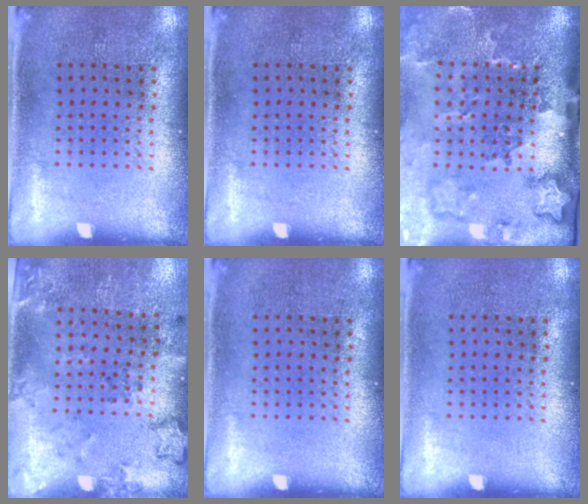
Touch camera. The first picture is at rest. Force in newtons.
{"total": 0.0}
{"total": 3.5, "press": 2.4, "slide": 2.6}
{"total": 2.0, "press": 1.4, "slide": 1.4}
{"total": 0.0}
{"total": 0.0}